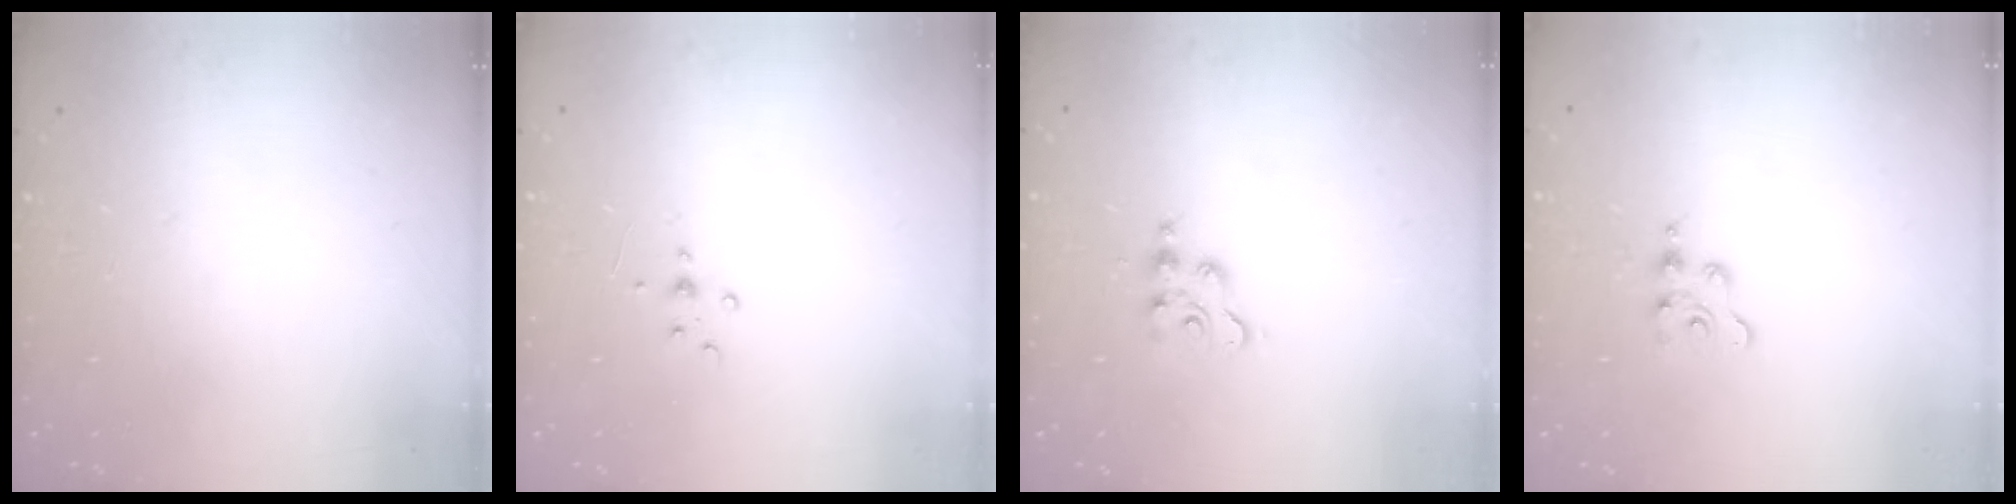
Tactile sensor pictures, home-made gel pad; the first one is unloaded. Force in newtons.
{"total": 3.0, "press": 3.0, "slide": 0.4}
{"total": 3.8, "press": 3.8, "slide": 0.5}
{"total": 2.8, "press": 2.8, "slide": 0.4}